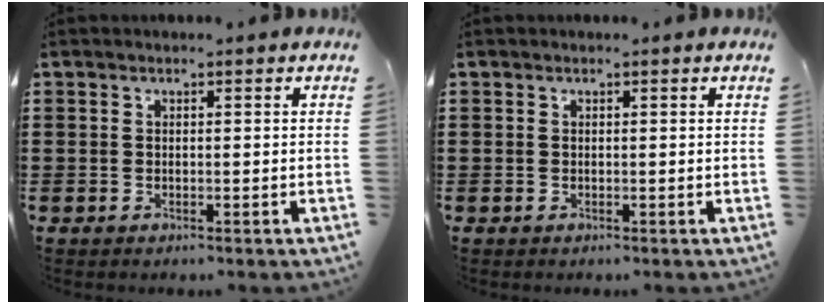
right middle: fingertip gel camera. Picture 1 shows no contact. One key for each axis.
{"total": 0.0}